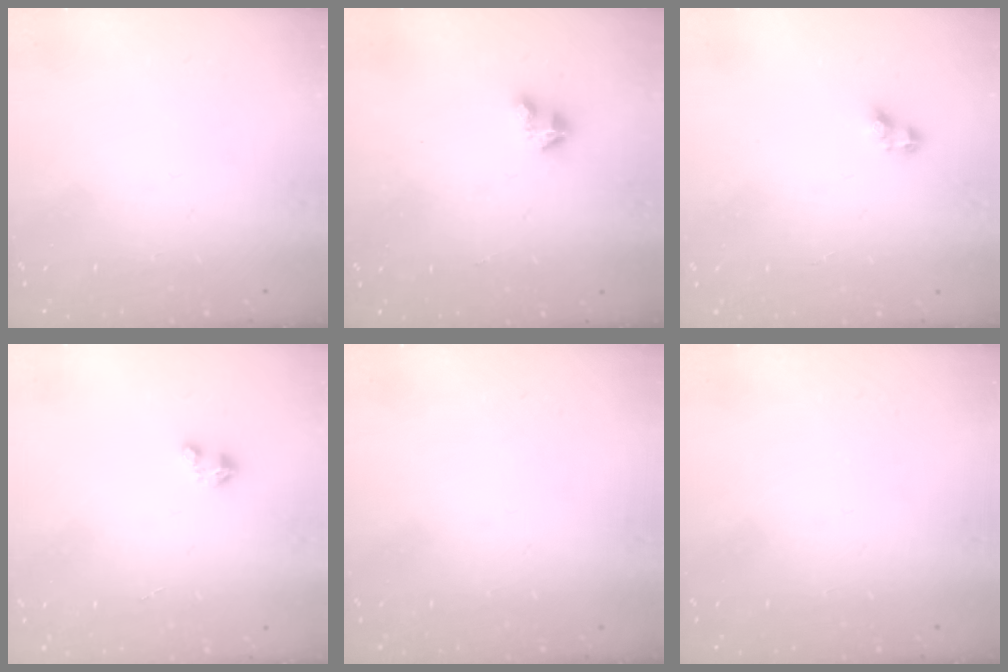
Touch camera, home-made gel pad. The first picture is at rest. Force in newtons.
{"total": 2.8, "press": 2.8, "slide": 0.2}
{"total": 3.0, "press": 2.9, "slide": 0.9}
{"total": 1.5, "press": 1.5, "slide": 0.1}
{"total": 0.0}
{"total": 0.0}